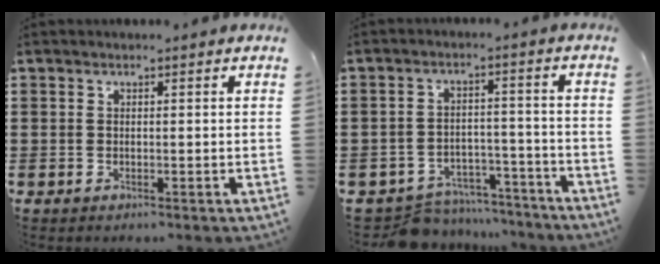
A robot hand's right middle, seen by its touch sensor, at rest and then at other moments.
{"total": 6.5, "force": [-6.3, 1.2, 0.6], "torque": [-0.013, 0.017, -0.126]}